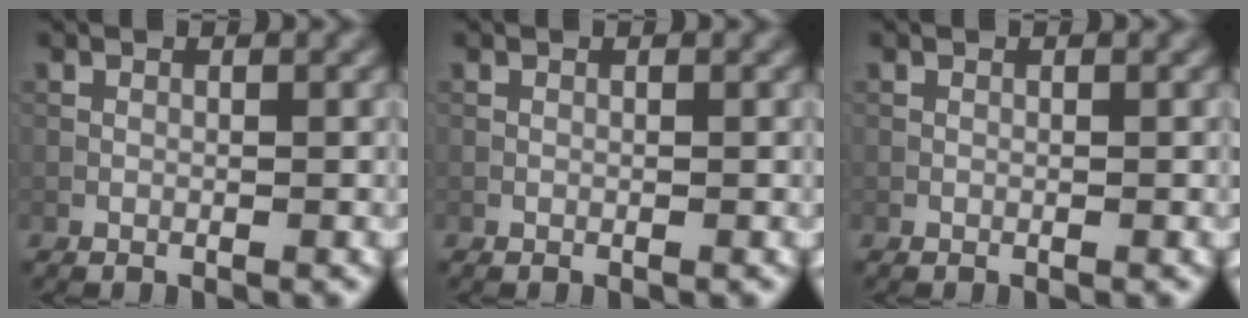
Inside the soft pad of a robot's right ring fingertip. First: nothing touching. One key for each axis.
{"total": 0.0}
{"total": 0.0}